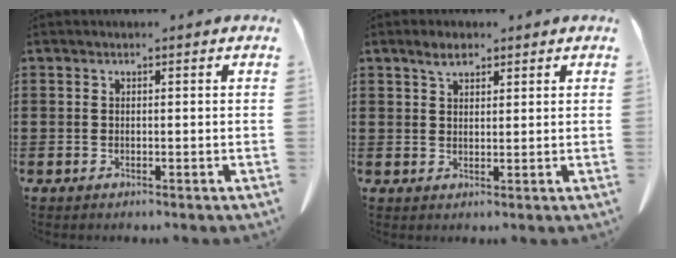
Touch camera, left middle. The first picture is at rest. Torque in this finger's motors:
{"motor_torque": [0.07, -0.03, -0.08, 0.00]}